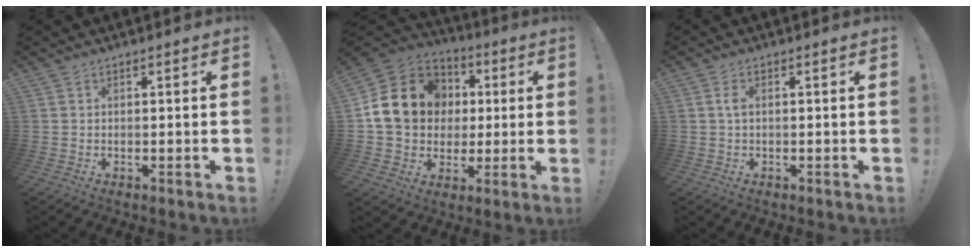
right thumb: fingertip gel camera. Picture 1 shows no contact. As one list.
[{"total": 19.7, "force": [4.1, 16.2, 10.3], "torque": [-0.160, 0.001, 0.101]}, {"total": 2.0, "force": [0.1, 1.2, 1.6], "torque": [-0.026, 0.004, -0.002]}]